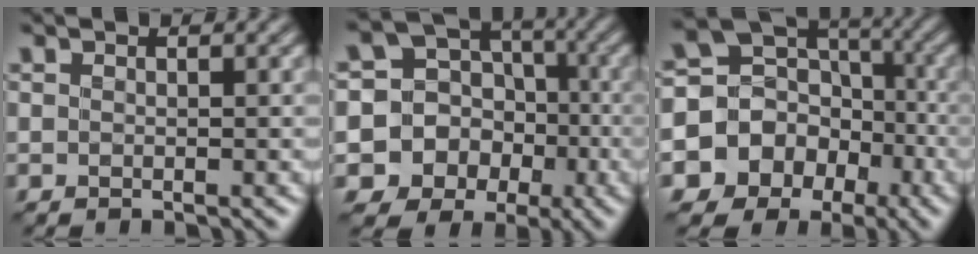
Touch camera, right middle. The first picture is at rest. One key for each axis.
{"total": 12.6, "fx": -5.0, "fy": 11.2, "fz": 2.9, "tx": -0.070, "ty": -0.026, "tz": -0.088}
{"total": 13.3, "fx": -5.2, "fy": 11.7, "fz": 3.4, "tx": -0.083, "ty": -0.019, "tz": -0.090}